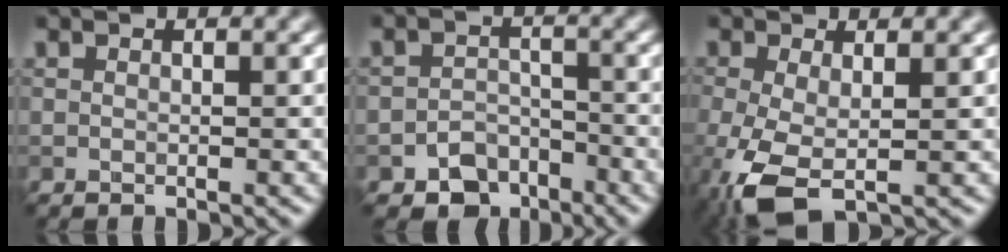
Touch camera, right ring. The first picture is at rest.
{"total": 3.8, "force": [-2.5, 2.6, 1.2], "torque": [-0.006, -0.002, -0.040]}
{"total": 4.9, "force": [-2.0, 2.2, 3.9], "torque": [-0.104, -0.012, -0.045]}